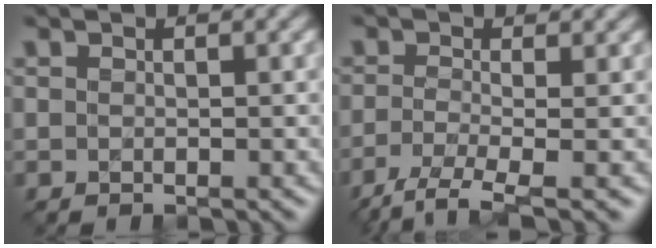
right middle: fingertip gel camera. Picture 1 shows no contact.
{"total": 4.0, "force": [-2.0, 1.1, 3.3], "torque": [-0.064, -0.004, -0.050]}